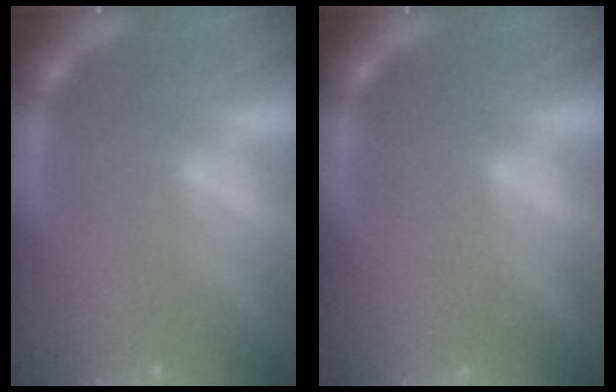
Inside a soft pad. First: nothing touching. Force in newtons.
{"total": 0.0}